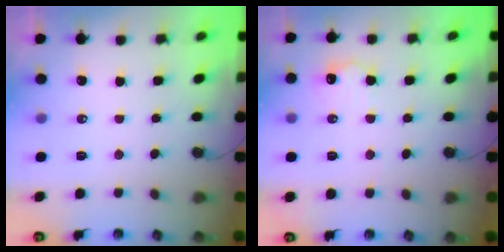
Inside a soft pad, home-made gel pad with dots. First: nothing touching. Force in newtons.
{"total": 9.5, "press": 9.5, "slide": 0.4}